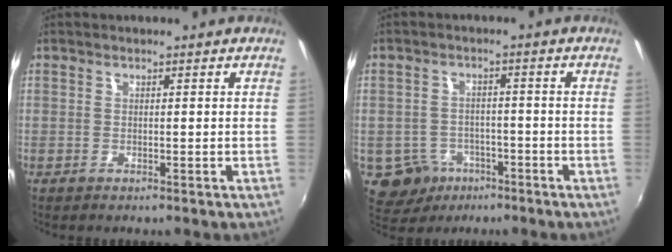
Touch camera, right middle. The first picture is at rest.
{"total": 8.1, "force": [-4.1, 6.5, 2.4], "torque": [-0.075, 0.005, -0.050]}